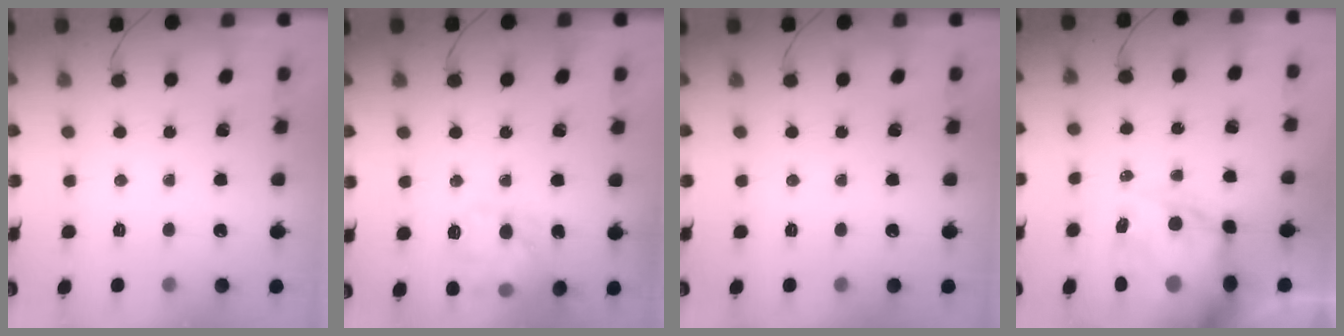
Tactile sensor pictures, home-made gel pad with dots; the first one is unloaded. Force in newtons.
{"total": 14.1, "press": 14.1, "slide": 0.7}
{"total": 0.0}
{"total": 15.6, "press": 15.2, "slide": 3.8}